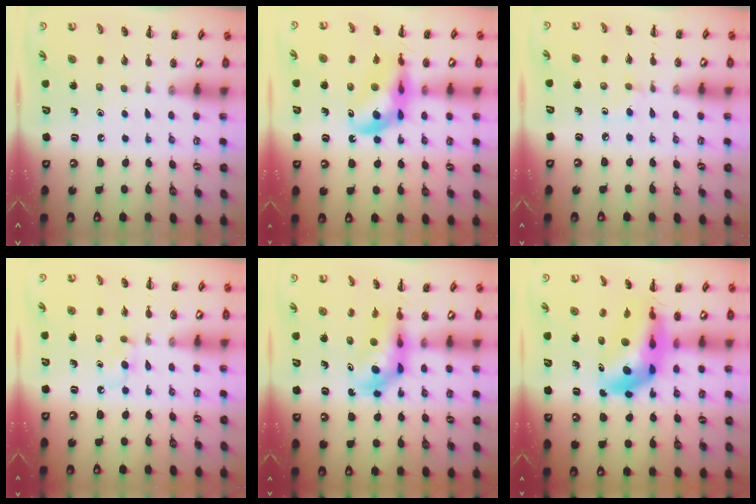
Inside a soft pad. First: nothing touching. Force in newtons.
{"total": 13.7, "press": 13.2, "slide": 3.6}
{"total": 2.0, "press": 1.8, "slide": 0.8}
{"total": 2.7, "press": 2.5, "slide": 1.2}
{"total": 5.3, "press": 5.2, "slide": 0.8}
{"total": 13.4, "press": 12.8, "slide": 4.0}